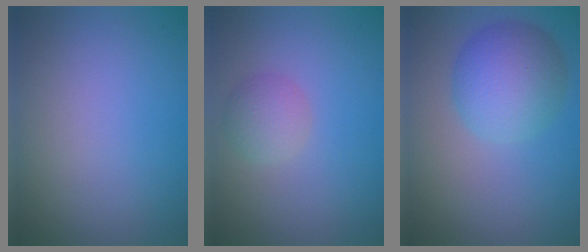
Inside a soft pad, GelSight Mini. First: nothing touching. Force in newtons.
{"total": 2.3, "press": 2.3, "slide": 0.1}
{"total": 6.2, "press": 6.2, "slide": 0.1}